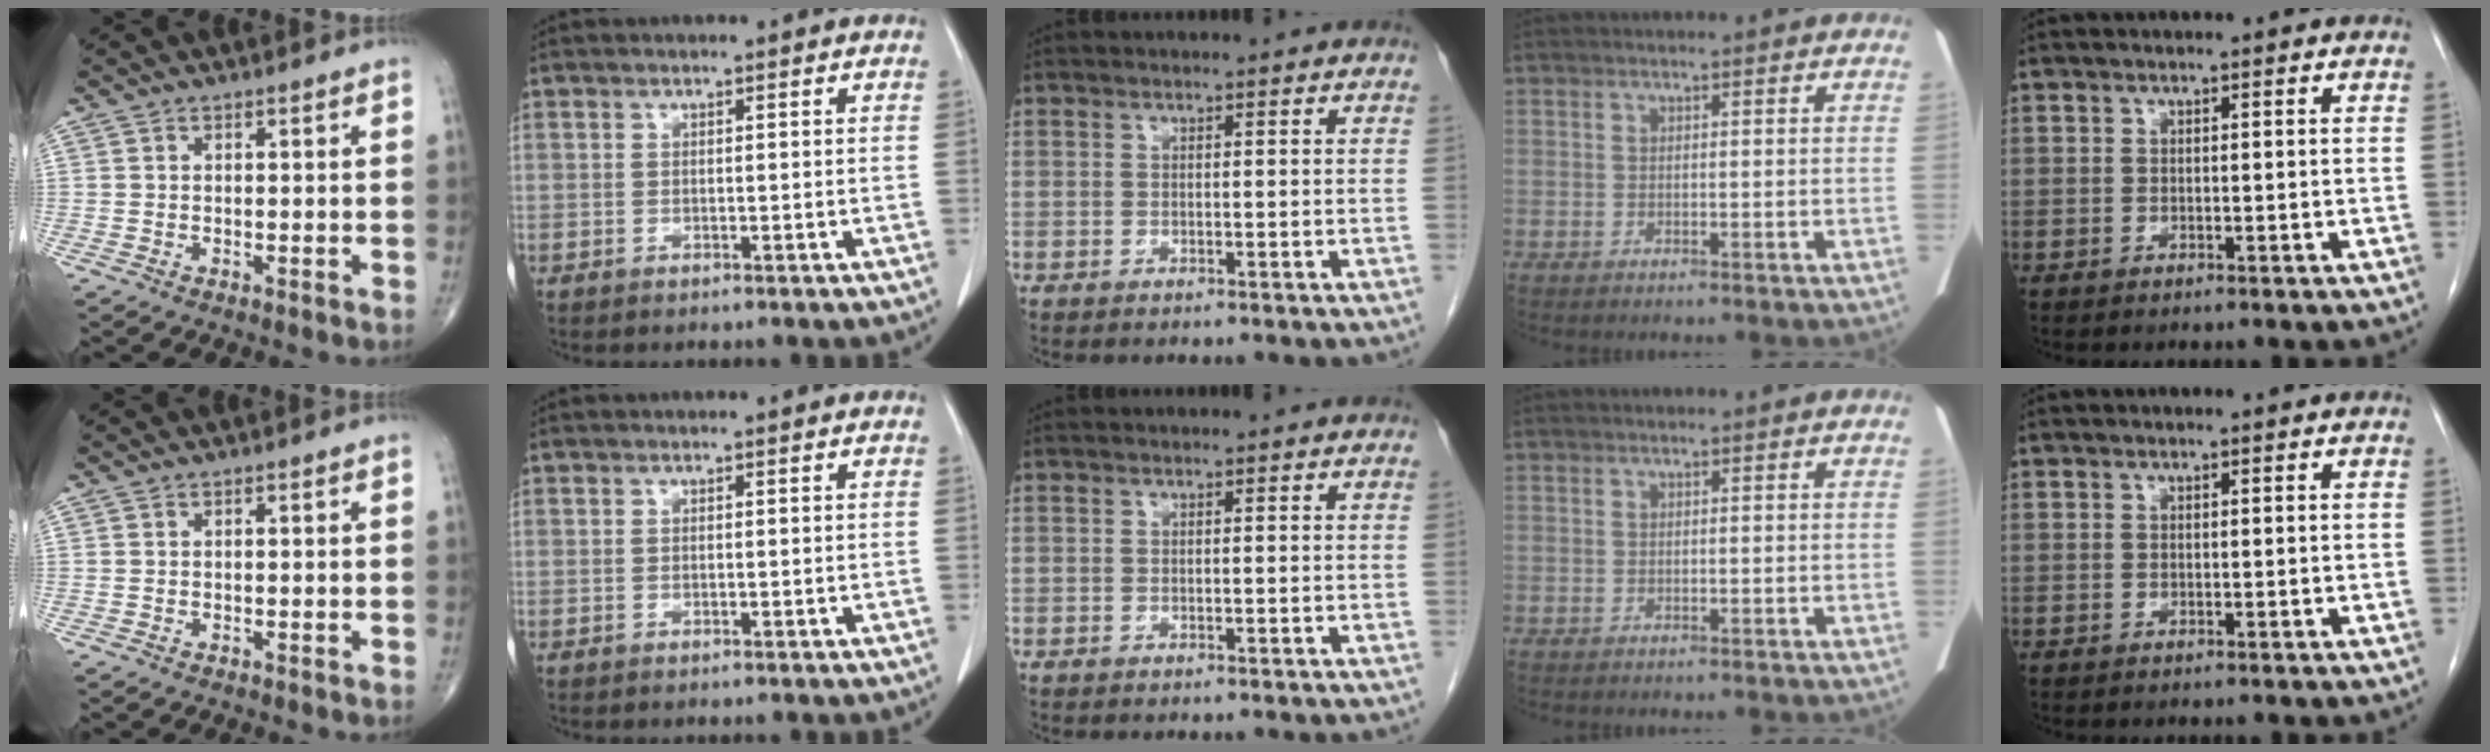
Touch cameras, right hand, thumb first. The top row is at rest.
{}